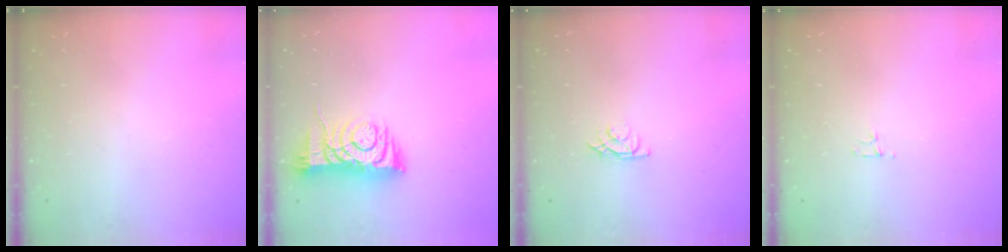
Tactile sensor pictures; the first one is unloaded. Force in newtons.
{"total": 8.3, "press": 8.2, "slide": 1.3}
{"total": 3.0, "press": 3.0, "slide": 0.5}
{"total": 3.1, "press": 3.0, "slide": 0.4}